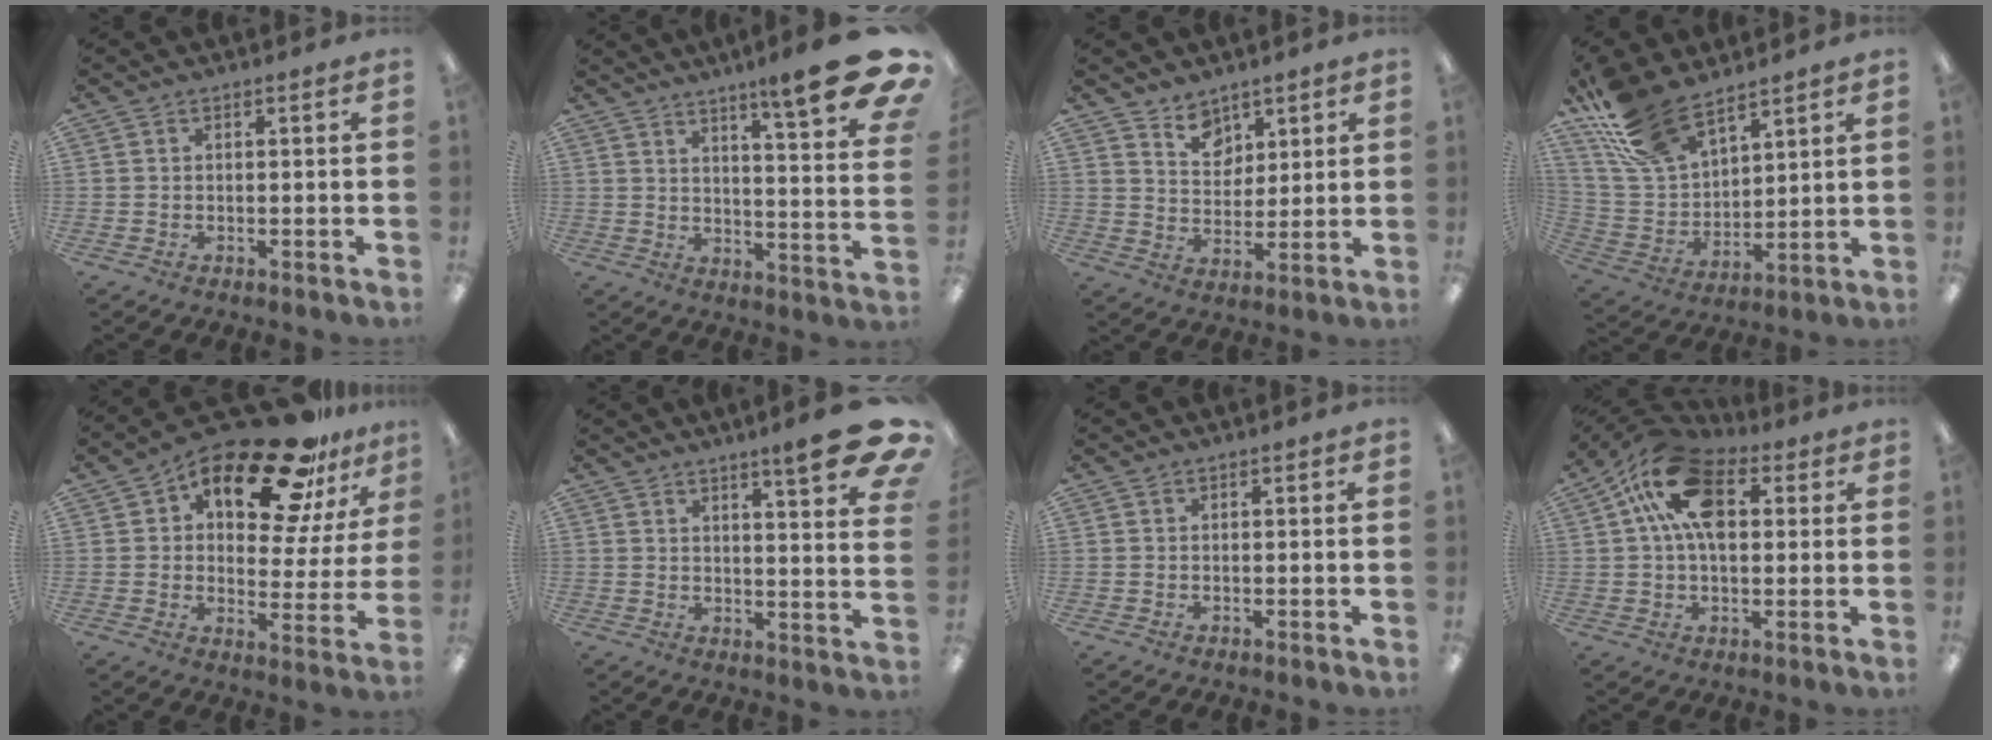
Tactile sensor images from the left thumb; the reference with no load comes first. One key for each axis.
{"total": 14.9, "fx": 10.4, "fy": 2.0, "fz": 10.4, "tx": -0.152, "ty": -0.083, "tz": 0.163}
{"total": 7.7, "fx": 5.7, "fy": 5.1, "fz": 1.4, "tx": -0.014, "ty": -0.033, "tz": 0.103}
{"total": 16.9, "fx": 12.9, "fy": 7.8, "fz": 7.5, "tx": -0.176, "ty": -0.056, "tz": 0.245}
{"total": 21.4, "fx": 14.9, "fy": 8.2, "fz": 13.0, "tx": -0.203, "ty": -0.101, "tz": 0.250}
{"total": 11.6, "fx": 7.7, "fy": 1.8, "fz": 8.5, "tx": -0.104, "ty": -0.057, "tz": 0.120}
{"total": 0.0}
{"total": 17.0, "fx": 5.5, "fy": 10.5, "fz": 12.2, "tx": -0.223, "ty": 0.008, "tz": 0.101}